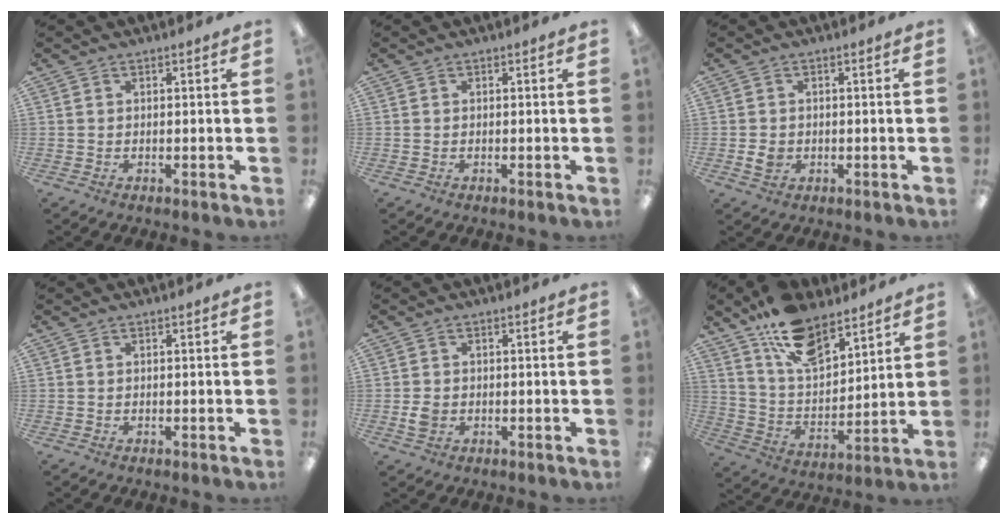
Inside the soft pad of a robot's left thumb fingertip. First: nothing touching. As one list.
[{"total": 0.0}, {"total": 2.6, "force": [-0.4, 2.2, 1.4], "torque": [-0.024, 0.003, -0.007]}, {"total": 0.0}, {"total": 2.6, "force": [-0.3, 2.1, 1.5], "torque": [-0.018, 0.001, -0.008]}, {"total": 15.8, "force": [11.2, 7.7, 8.1], "torque": [-0.148, -0.056, 0.206]}]